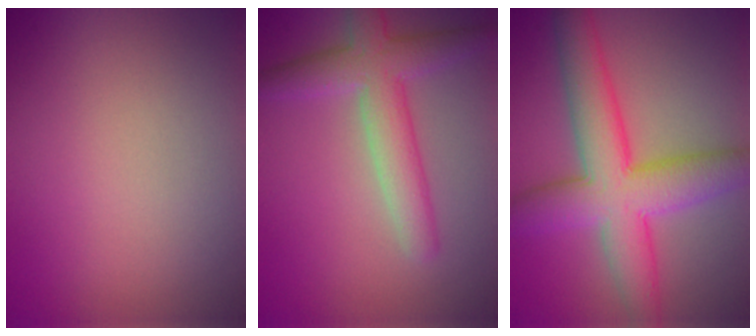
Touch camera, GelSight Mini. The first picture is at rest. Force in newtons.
{"total": 4.7, "press": 4.7, "slide": 0.1}
{"total": 8.2, "press": 8.2, "slide": 0.2}